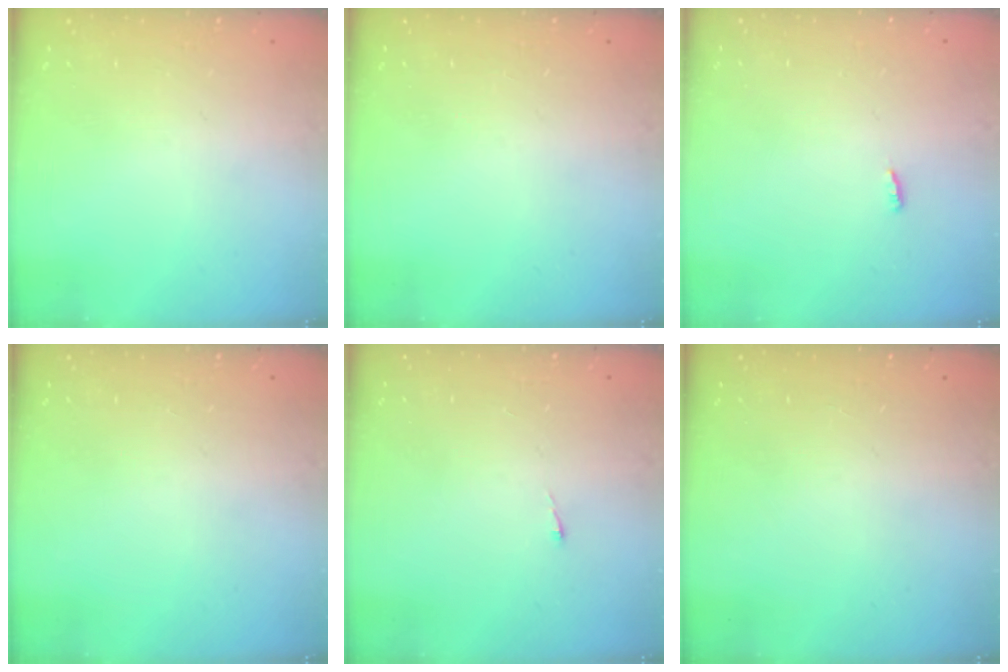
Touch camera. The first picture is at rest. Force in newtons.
{"total": 0.0}
{"total": 2.8, "press": 2.7, "slide": 0.8}
{"total": 0.0}
{"total": 2.7, "press": 2.7, "slide": 0.4}
{"total": 0.0}